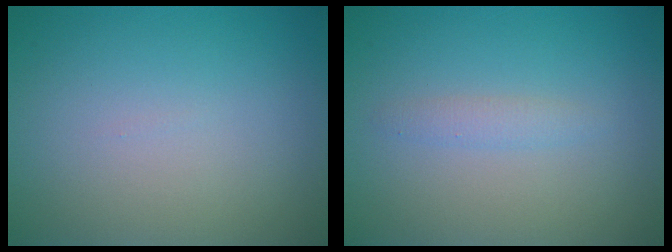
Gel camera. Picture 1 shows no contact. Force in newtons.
{"total": 1.2, "press": 1.2, "slide": 0.1}